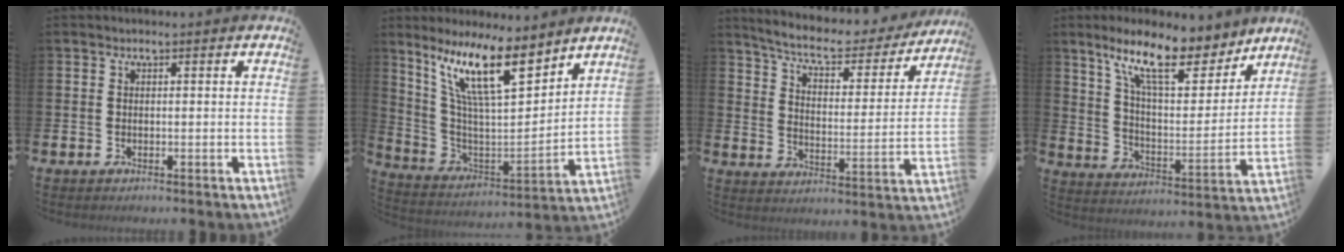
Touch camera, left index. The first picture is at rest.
{"total": 13.5, "force": [9.2, 3.5, 9.2], "torque": [-0.201, -0.041, 0.162]}
{"total": 7.3, "force": [6.6, 1.6, 2.8], "torque": [-0.083, -0.043, 0.108]}
{"total": 13.3, "force": [10.3, 4.3, 7.3], "torque": [-0.159, -0.050, 0.180]}